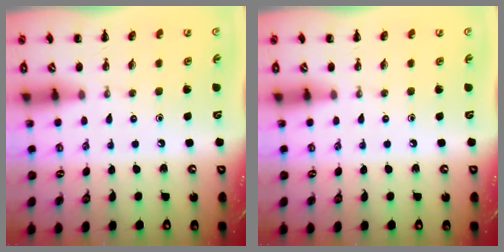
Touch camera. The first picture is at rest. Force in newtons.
{"total": 0.0}